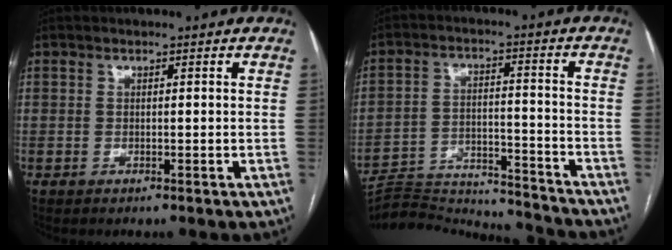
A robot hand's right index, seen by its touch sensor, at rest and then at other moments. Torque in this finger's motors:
{"motor_torque": [-2.02, -0.12, -0.71, -0.21]}